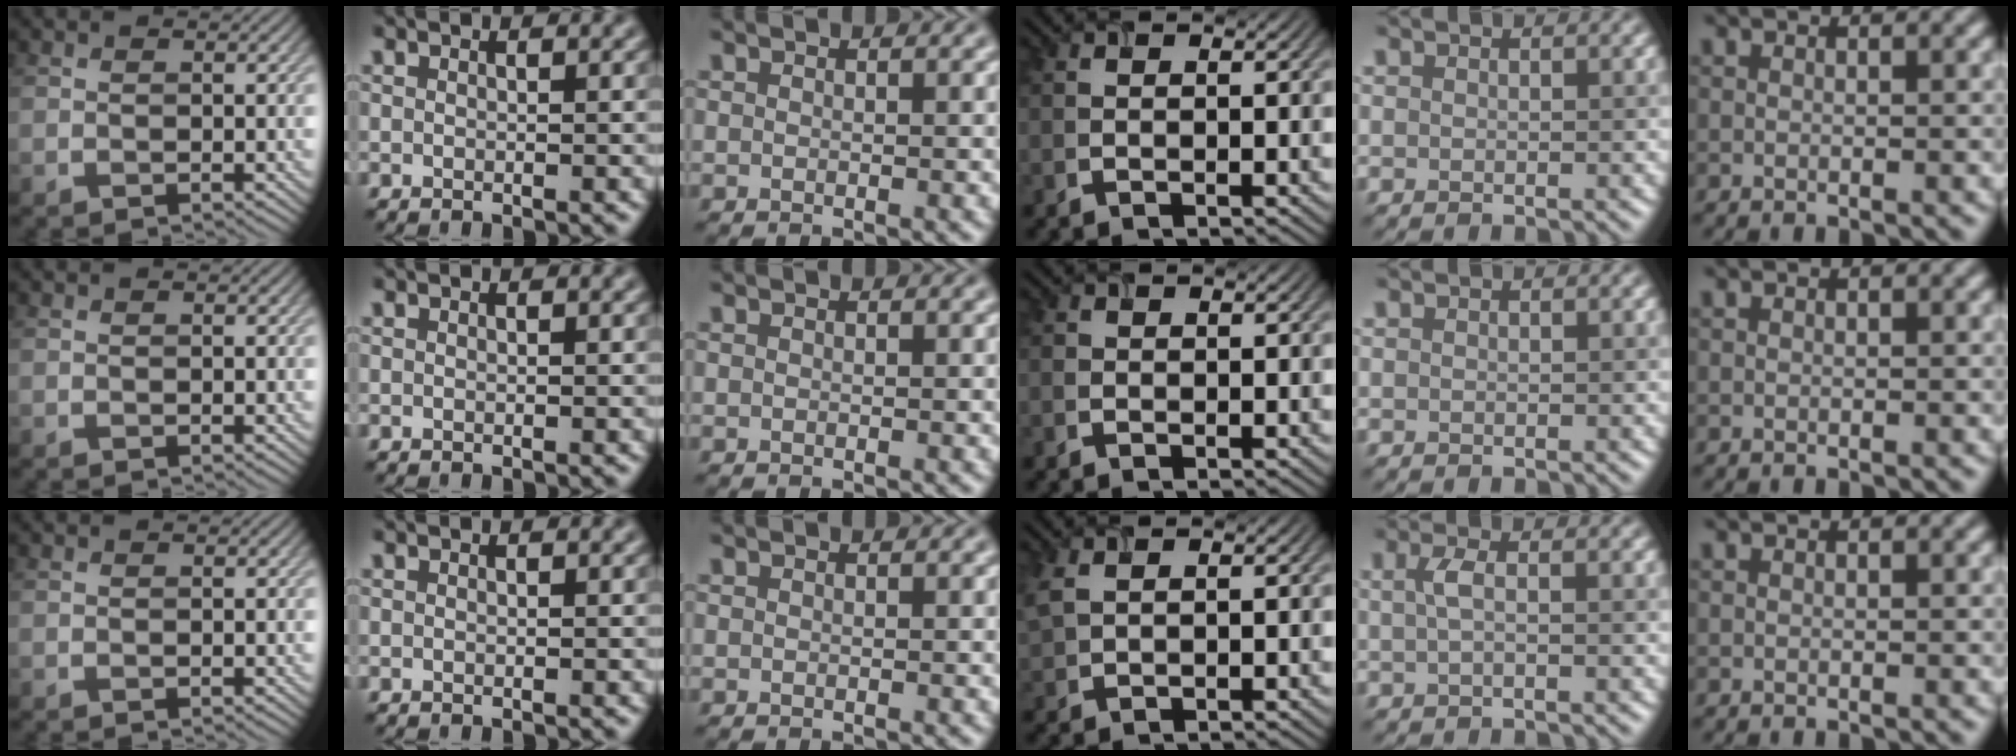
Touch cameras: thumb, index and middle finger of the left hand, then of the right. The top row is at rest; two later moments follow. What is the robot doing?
{"motion": "insert", "object": "airpods case & airpods"}